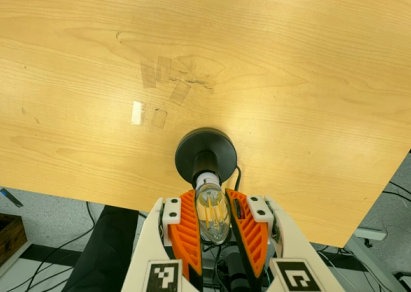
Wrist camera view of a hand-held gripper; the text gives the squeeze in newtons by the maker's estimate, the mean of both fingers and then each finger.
{"total": 10.5, "left": 10.4, "right": 10.7}